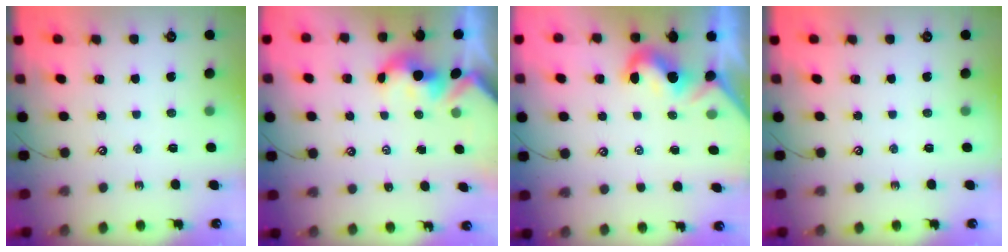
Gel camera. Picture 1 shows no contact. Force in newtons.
{"total": 2.4, "press": 2.4, "slide": 0.3}
{"total": 2.3, "press": 2.2, "slide": 0.7}
{"total": 0.0}